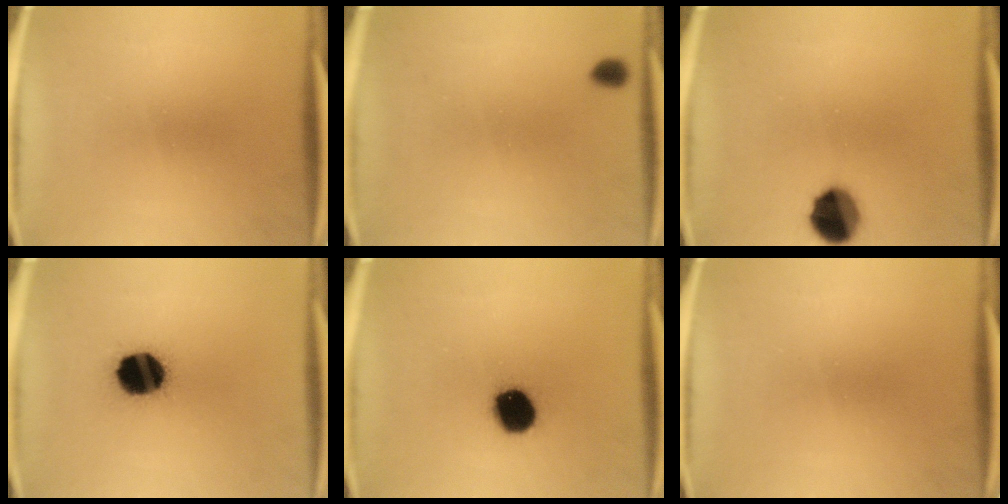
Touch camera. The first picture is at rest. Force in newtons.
{"total": 1.3}
{"total": 9.6}
{"total": 15.3}
{"total": 11.3}
{"total": 0.0}